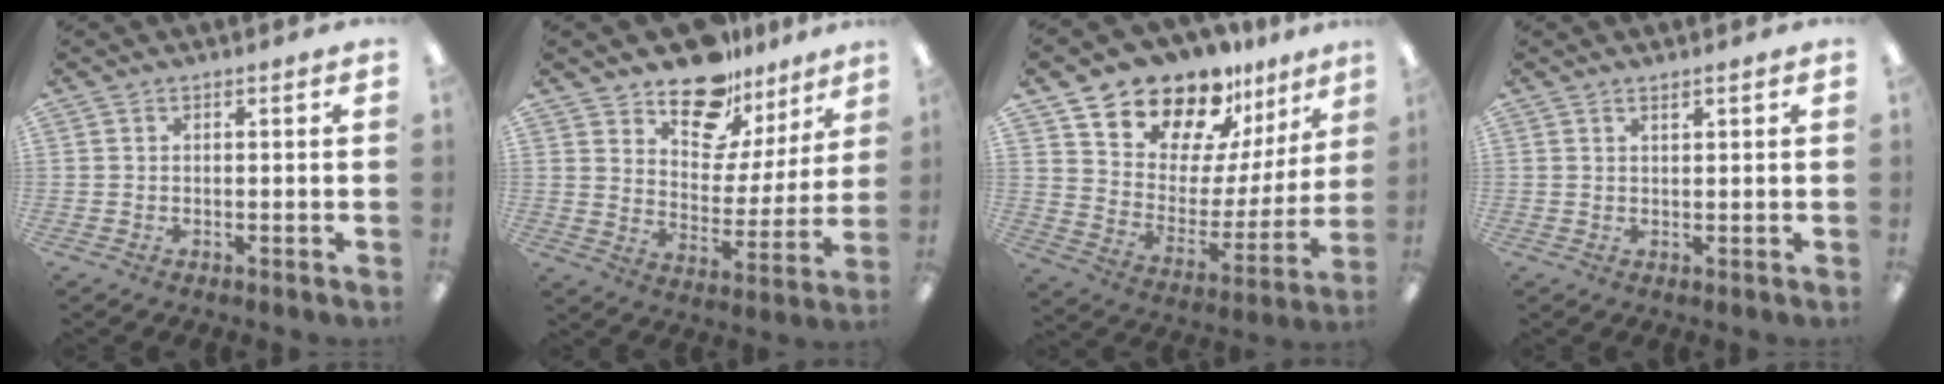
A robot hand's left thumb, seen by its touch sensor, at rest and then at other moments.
{"total": 16.1, "force": [13.0, 7.9, 5.3], "torque": [-0.082, -0.101, 0.234]}
{"total": 16.2, "force": [14.6, 6.4, 2.8], "torque": [-0.077, -0.133, 0.266]}
{"total": 1.0, "force": [1.0, 0.2, 0.3], "torque": [-0.008, -0.001, 0.018]}